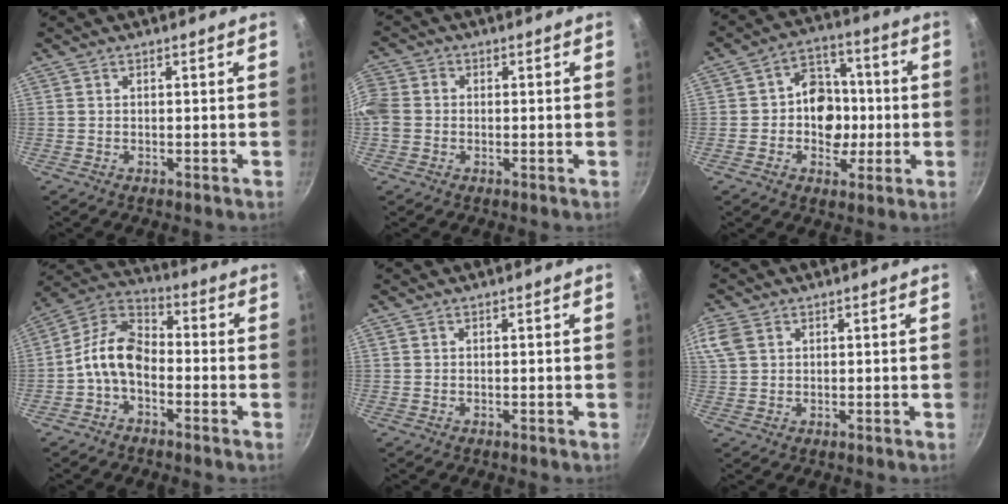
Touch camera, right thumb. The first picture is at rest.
{"total": 7.0, "force": [-0.9, 5.9, 3.7], "torque": [-0.081, 0.009, -0.033]}
{"total": 11.2, "force": [-0.8, 9.3, 6.2], "torque": [-0.039, 0.015, -0.025]}
{"total": 9.7, "force": [-2.9, 6.1, 6.9], "torque": [-0.116, 0.048, -0.076]}
{"total": 0.0}
{"total": 5.8, "force": [2.3, 4.1, 3.3], "torque": [-0.072, 0.008, 0.045]}